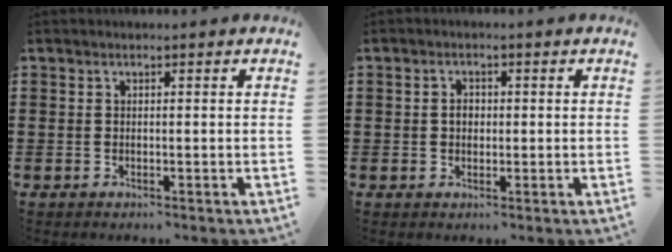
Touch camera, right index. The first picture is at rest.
{"total": 1.9, "force": [0.1, 1.4, 1.3], "torque": [-0.027, 0.007, 0.000]}